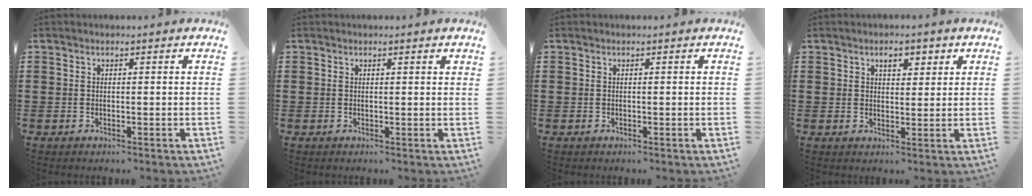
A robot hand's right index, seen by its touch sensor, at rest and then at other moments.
{"total": 0.0}
{"total": 0.0}
{"total": 2.7, "force": [1.3, 1.4, 1.8], "torque": [-0.026, 0.001, 0.018]}